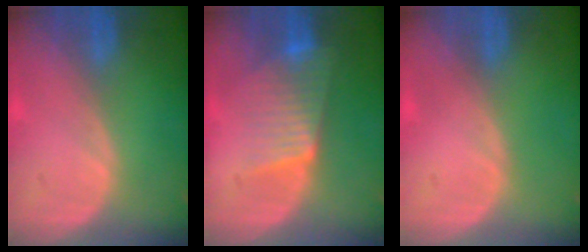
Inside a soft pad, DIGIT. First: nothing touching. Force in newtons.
{"total": 6.9, "press": 6.2, "slide": 2.9}
{"total": 0.0}